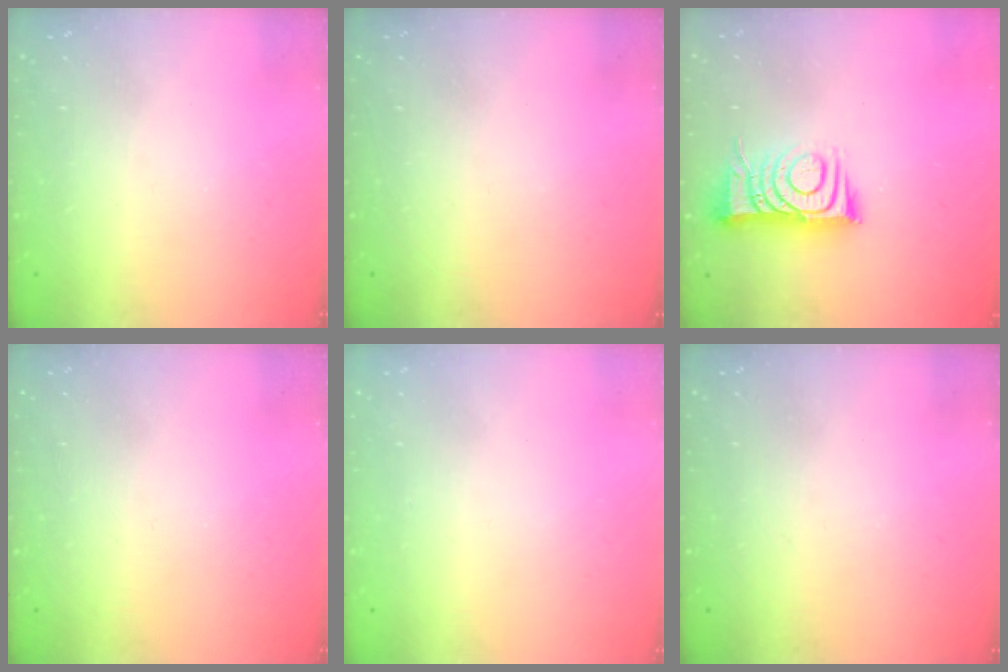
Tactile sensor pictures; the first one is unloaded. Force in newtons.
{"total": 0.0}
{"total": 9.8, "press": 9.8, "slide": 1.2}
{"total": 0.0}
{"total": 1.5, "press": 1.5, "slide": 0.1}
{"total": 0.0}